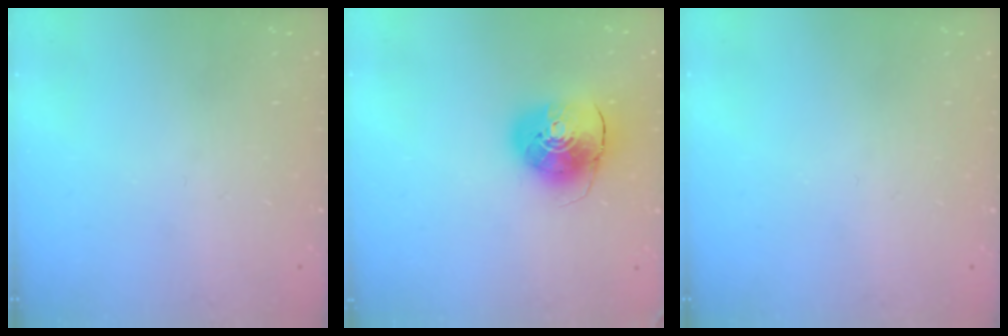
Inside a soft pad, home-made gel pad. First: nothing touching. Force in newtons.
{"total": 9.8, "press": 9.7, "slide": 1.4}
{"total": 0.0}